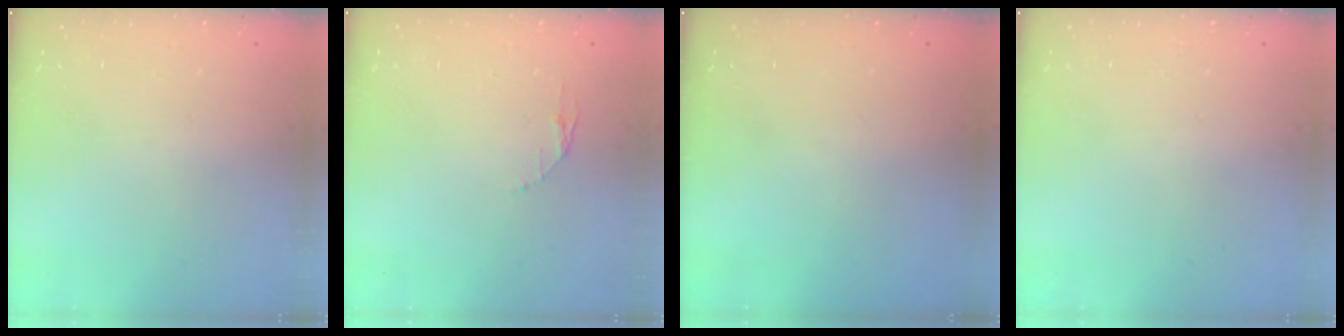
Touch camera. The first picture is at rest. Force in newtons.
{"total": 3.5, "press": 3.4, "slide": 0.4}
{"total": 0.0}
{"total": 0.0}